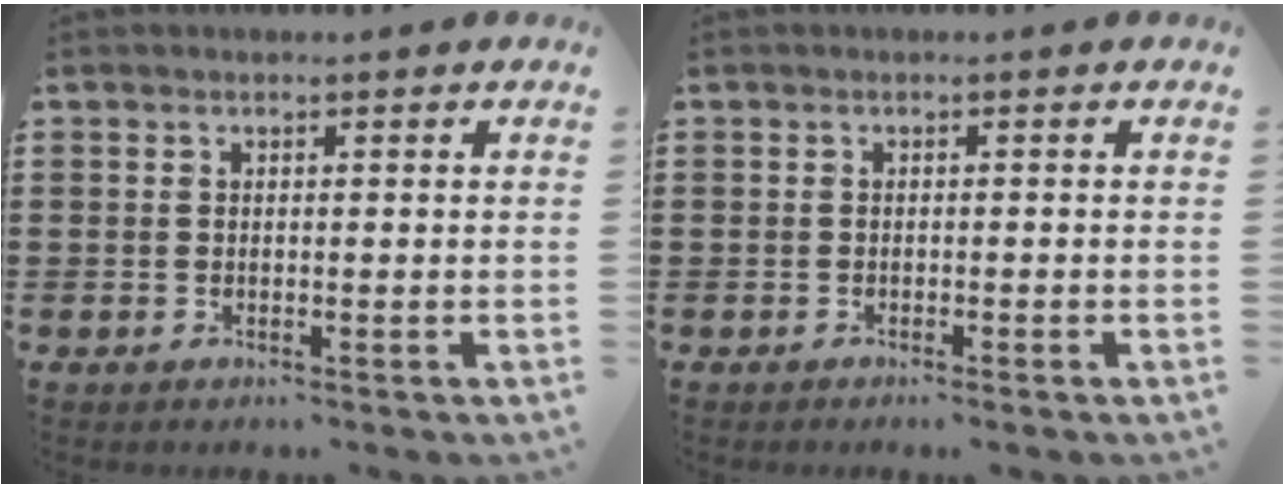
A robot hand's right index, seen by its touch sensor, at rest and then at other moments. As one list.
[{"total": 0.6, "force": [-0.6, -0.1, 0.1], "torque": [-0.005, -0.005, -0.011]}]